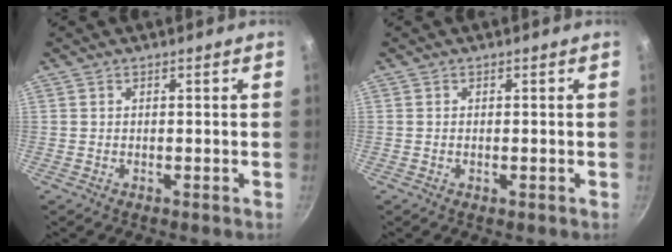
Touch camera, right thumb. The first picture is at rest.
{"total": 0.6, "force": [-0.1, 0.2, 0.5], "torque": [-0.009, 0.000, -0.002]}